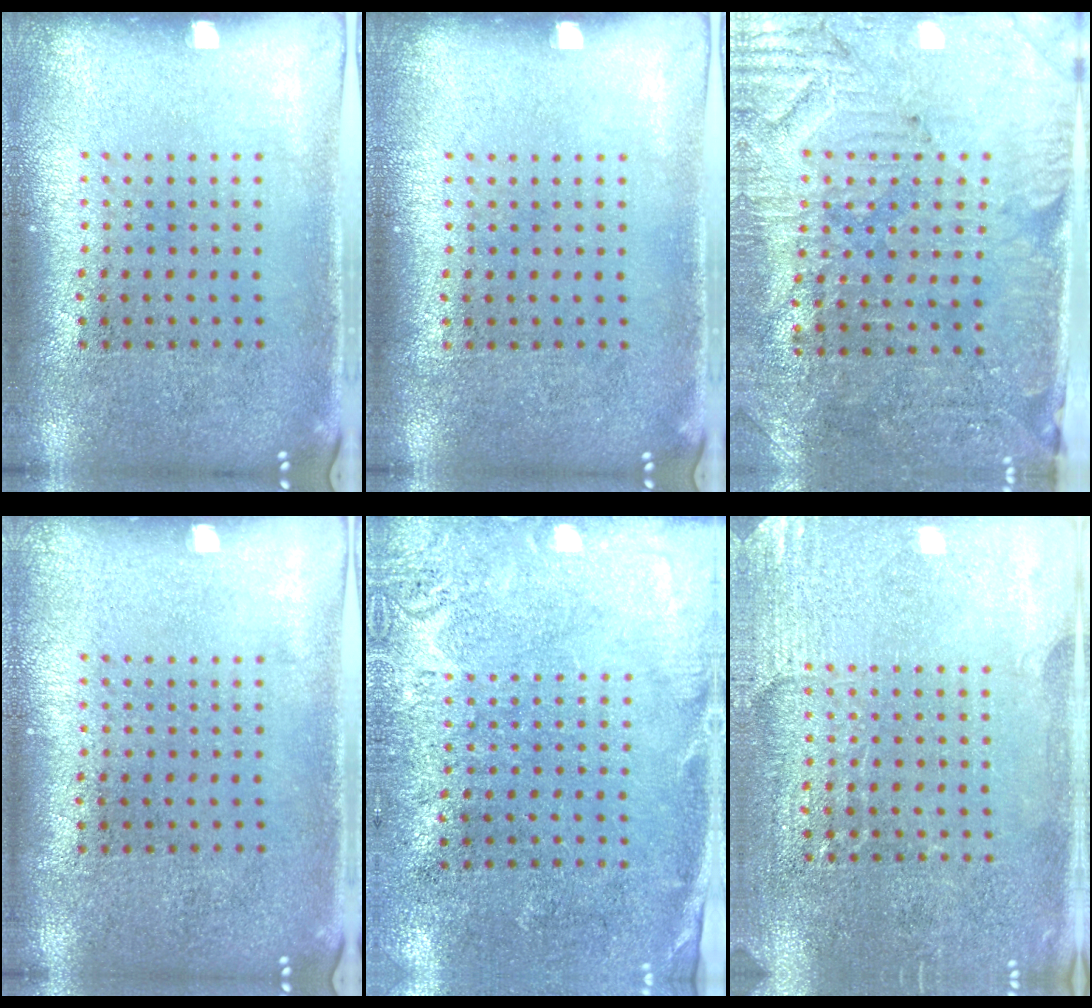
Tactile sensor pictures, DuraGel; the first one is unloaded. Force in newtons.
{"total": 0.0}
{"total": 3.3, "press": 3.0, "slide": 1.3}
{"total": 0.0}
{"total": 2.8, "press": 2.3, "slide": 1.5}
{"total": 2.9, "press": 2.8, "slide": 0.8}